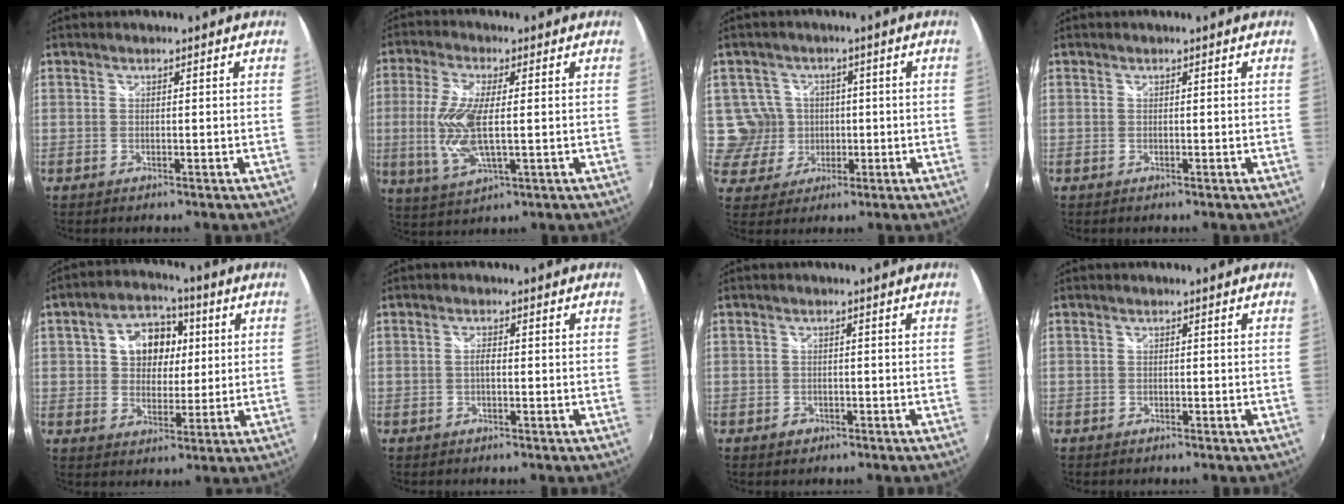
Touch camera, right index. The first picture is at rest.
{"total": 11.0, "force": [-0.3, 3.5, 10.4], "torque": [-0.220, -0.008, -0.002]}
{"total": 6.9, "force": [0.1, 6.9, 0.7], "torque": [-0.032, 0.018, 0.010]}
{"total": 0.0}
{"total": 11.1, "force": [2.5, 8.5, 6.6], "torque": [-0.132, 0.031, 0.045]}
{"total": 1.3, "force": [-0.4, 0.5, 1.1], "torque": [-0.022, 0.003, -0.009]}
{"total": 1.9, "force": [-1.0, 1.6, 0.3], "torque": [-0.007, 0.004, -0.014]}
{"total": 0.7, "force": [-0.6, 0.5, 0.1], "torque": [-0.003, -0.003, -0.010]}